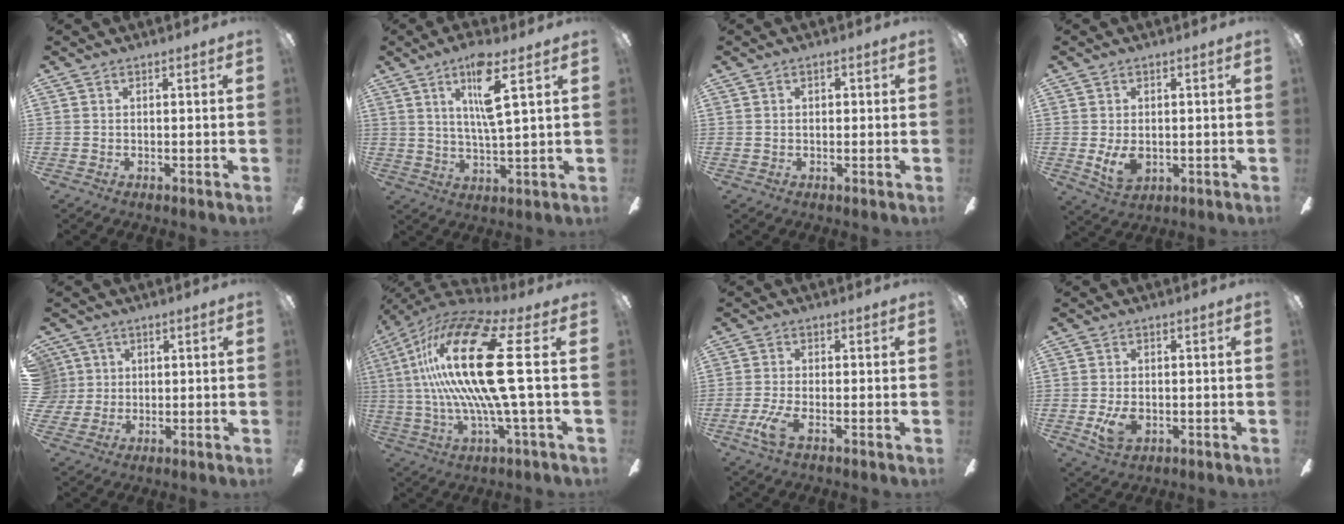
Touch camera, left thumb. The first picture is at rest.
{"total": 10.6, "force": [5.4, 2.1, 8.8], "torque": [-0.150, -0.014, 0.084]}
{"total": 1.5, "force": [0.2, 1.1, 0.9], "torque": [-0.010, 0.005, -0.001]}
{"total": 6.1, "force": [-0.5, 4.1, 4.5], "torque": [-0.085, -0.006, -0.012]}
{"total": 5.1, "force": [1.5, 4.9, 0.4], "torque": [-0.020, 0.008, 0.030]}
{"total": 25.9, "force": [3.9, 6.0, 24.9], "torque": [-0.534, -0.018, 0.044]}
{"total": 5.9, "force": [-2.2, 1.9, 5.2], "torque": [-0.122, -0.011, -0.043]}
{"total": 6.1, "force": [-1.5, 4.0, 4.4], "torque": [-0.078, -0.003, -0.029]}